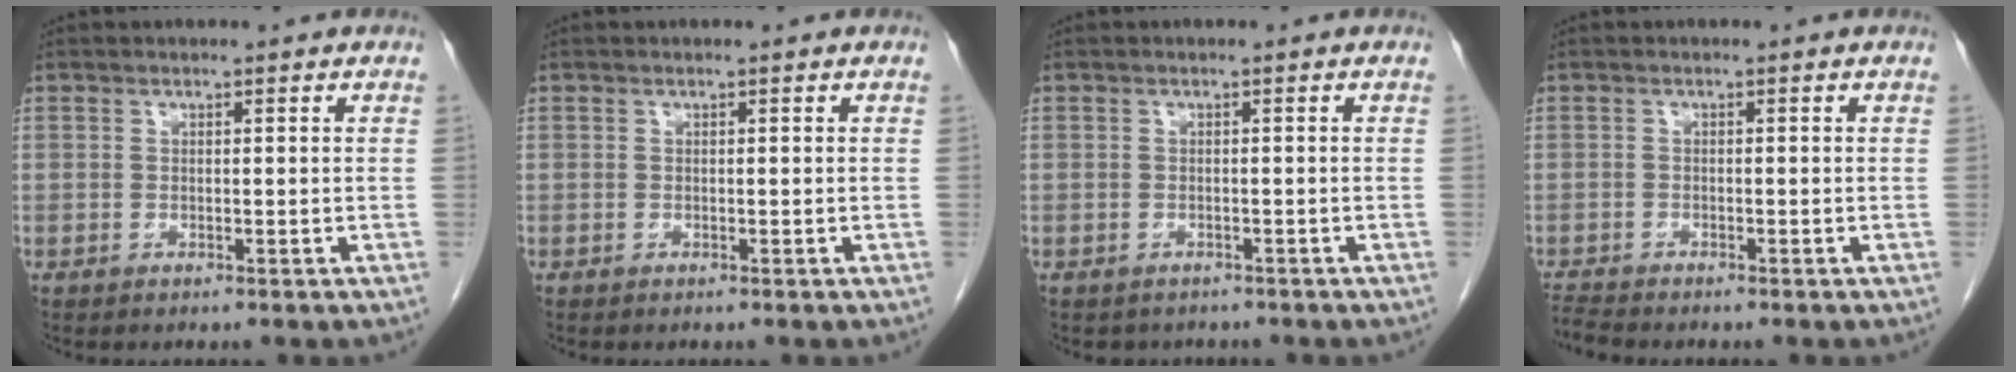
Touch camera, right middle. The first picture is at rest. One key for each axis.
{"total": 0.0}
{"total": 2.4, "fx": -2.1, "fy": 1.3, "fz": 0.1, "tx": -0.009, "ty": 0.001, "tz": -0.027}
{"total": 2.0, "fx": -1.9, "fy": -0.5, "fz": 0.0, "tx": -0.010, "ty": -0.013, "tz": -0.037}